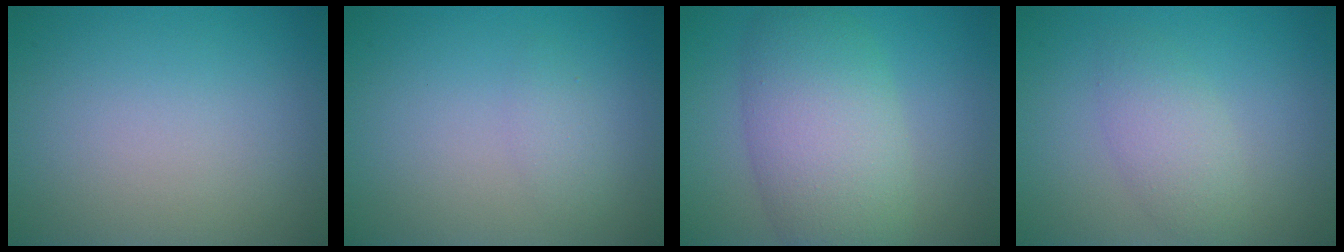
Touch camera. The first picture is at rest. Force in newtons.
{"total": 1.2, "press": 1.2, "slide": 0.1}
{"total": 7.6, "press": 7.6, "slide": 0.3}
{"total": 2.7, "press": 2.7, "slide": 0.0}